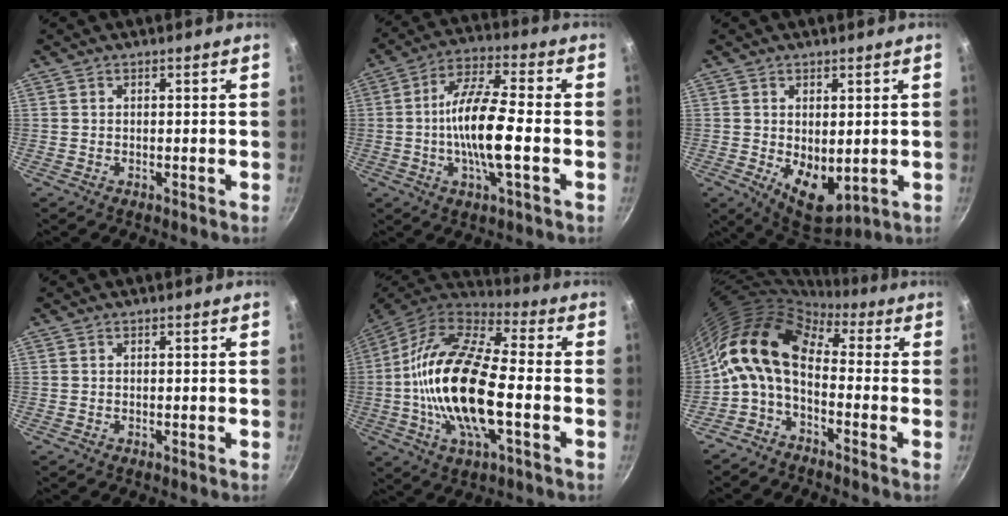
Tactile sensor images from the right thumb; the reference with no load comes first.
{"total": 13.2, "force": [-1.9, 3.3, 12.6], "torque": [-0.235, 0.024, -0.047]}
{"total": 9.4, "force": [-1.1, 6.1, 7.0], "torque": [-0.080, -0.018, 0.003]}
{"total": 0.0}
{"total": 22.1, "force": [-2.8, 8.8, 20.0], "torque": [-0.384, 0.025, -0.072]}
{"total": 13.0, "force": [-0.3, 7.8, 10.4], "torque": [-0.189, 0.031, -0.026]}